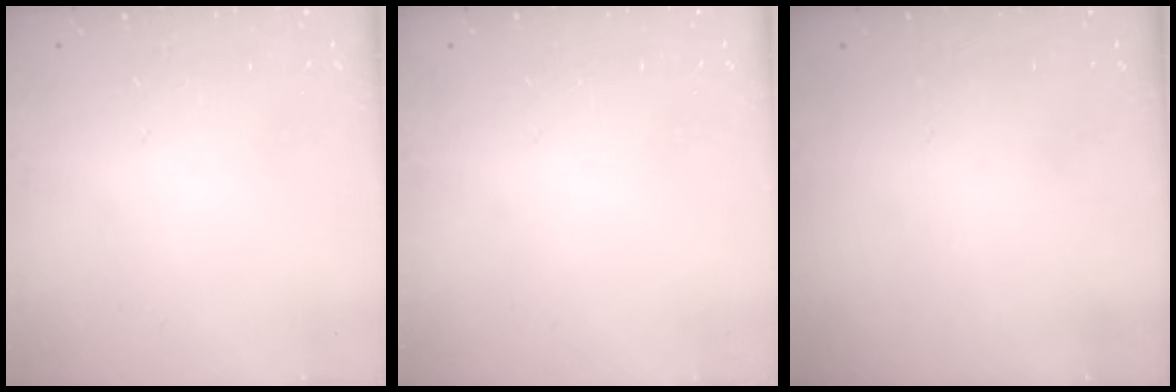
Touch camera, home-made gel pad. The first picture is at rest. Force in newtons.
{"total": 0.0}
{"total": 0.0}